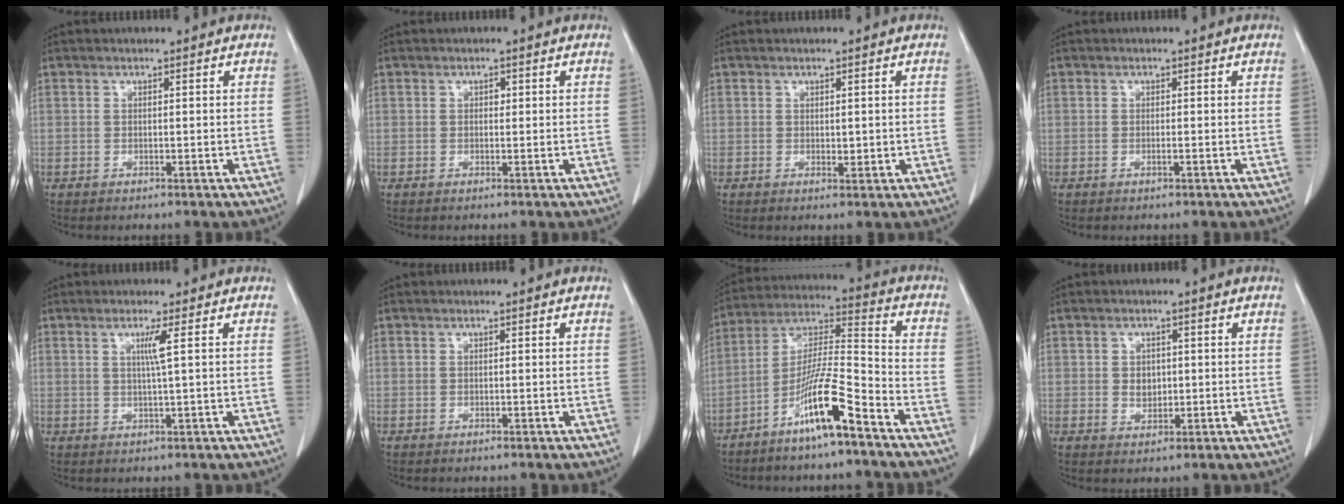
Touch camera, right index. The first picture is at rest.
{"total": 0.7, "force": [0.2, 0.5, 0.5], "torque": [-0.006, 0.002, 0.002]}
{"total": 1.2, "force": [0.1, 0.7, 1.0], "torque": [-0.013, -0.004, 0.005]}
{"total": 0.5, "force": [-0.2, -0.1, 0.5], "torque": [-0.009, -0.001, -0.002]}
{"total": 2.5, "force": [0.7, -0.8, 2.2], "torque": [-0.046, -0.004, 0.016]}
{"total": 0.0}
{"total": 12.0, "force": [-7.5, 0.5, 9.4], "torque": [-0.183, -0.005, -0.146]}
{"total": 2.6, "force": [0.1, 2.0, 1.6], "torque": [-0.023, 0.001, 0.005]}